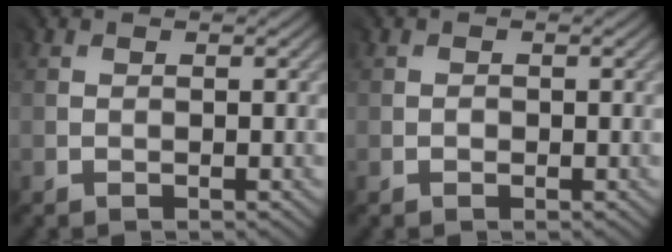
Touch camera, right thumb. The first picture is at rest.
{"total": 0.6, "force": [0.0, 0.6, 0.1], "torque": [-0.001, -0.001, 0.001]}